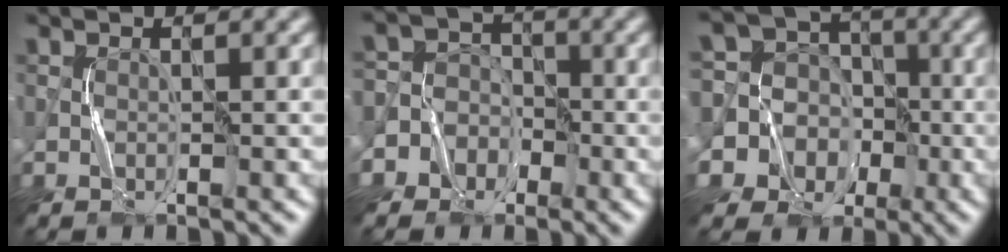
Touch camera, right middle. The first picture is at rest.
{"total": 6.2, "force": [-2.9, 5.4, 0.5], "torque": [0.002, 0.019, -0.075]}
{"total": 12.6, "force": [-2.6, 11.9, 3.1], "torque": [-0.111, 0.021, -0.069]}